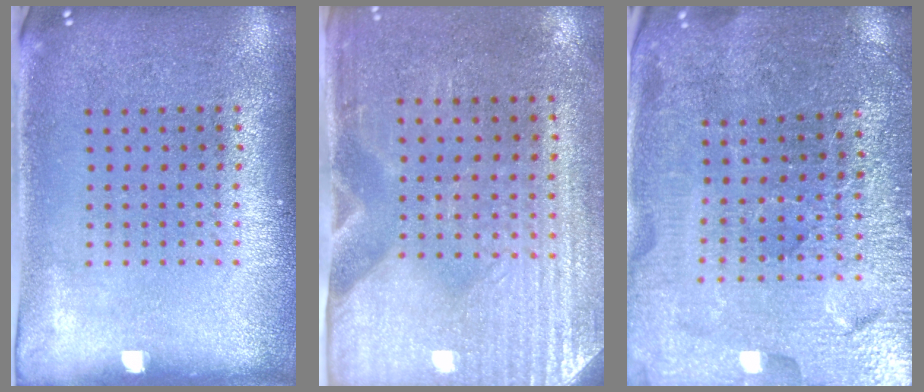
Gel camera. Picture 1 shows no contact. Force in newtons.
{"total": 2.9, "press": 2.6, "slide": 1.5}
{"total": 3.6, "press": 3.6, "slide": 0.5}